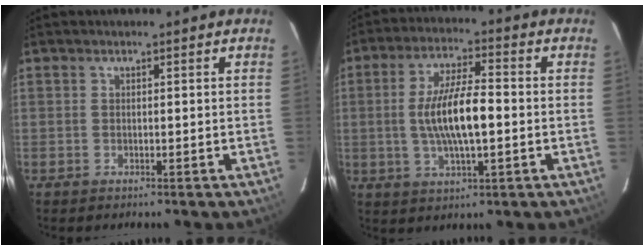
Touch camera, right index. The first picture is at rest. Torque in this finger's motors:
{"motor_torque": [1.48, -0.40, 0.85, 0.21]}